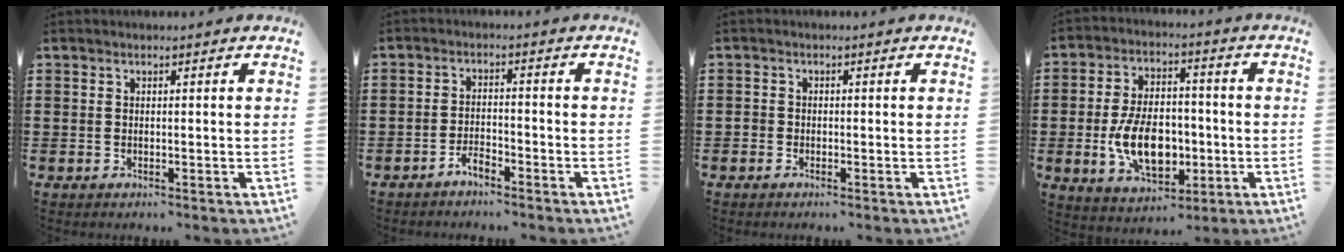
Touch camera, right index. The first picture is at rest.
{"total": 2.7, "force": [-2.5, 0.5, 0.8], "torque": [-0.019, 0.007, -0.051]}
{"total": 0.8, "force": [-0.5, 0.7, 0.2], "torque": [-0.004, 0.004, -0.011]}
{"total": 11.1, "force": [-2.3, 6.8, 8.5], "torque": [-0.154, 0.000, -0.043]}